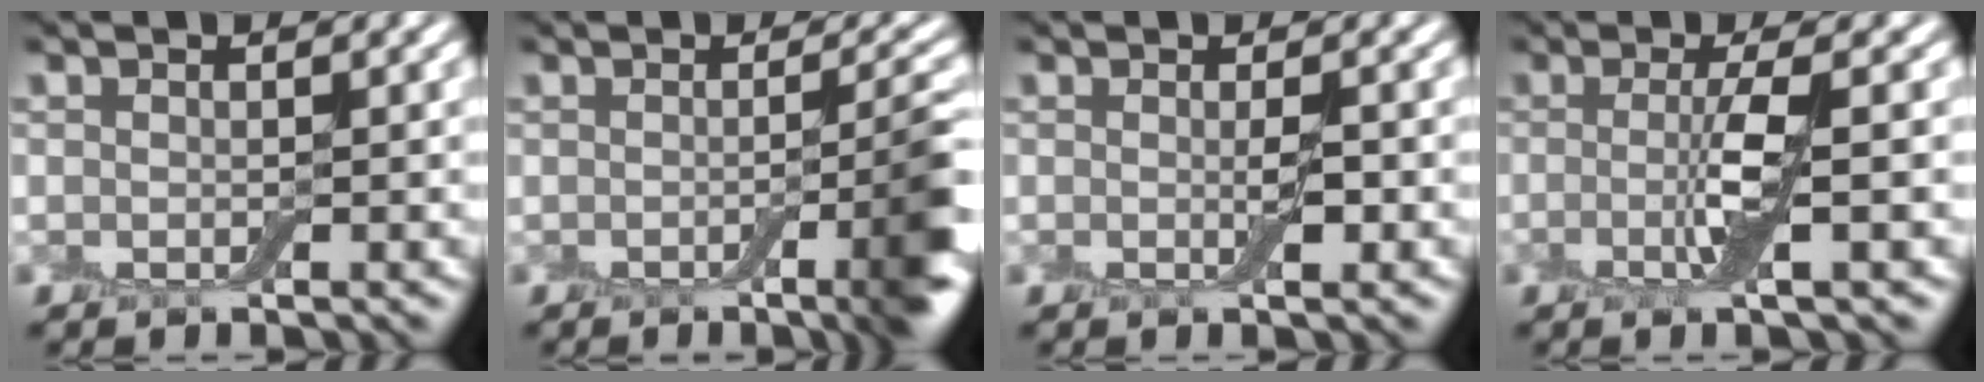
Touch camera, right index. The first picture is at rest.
{"total": 5.6, "force": [-1.8, 1.3, 5.1], "torque": [-0.061, -0.002, -0.027]}
{"total": 1.0, "force": [0.0, -0.1, 1.0], "torque": [-0.019, -0.003, -0.003]}
{"total": 3.3, "force": [-0.3, 0.2, 3.2], "torque": [-0.063, -0.007, -0.009]}